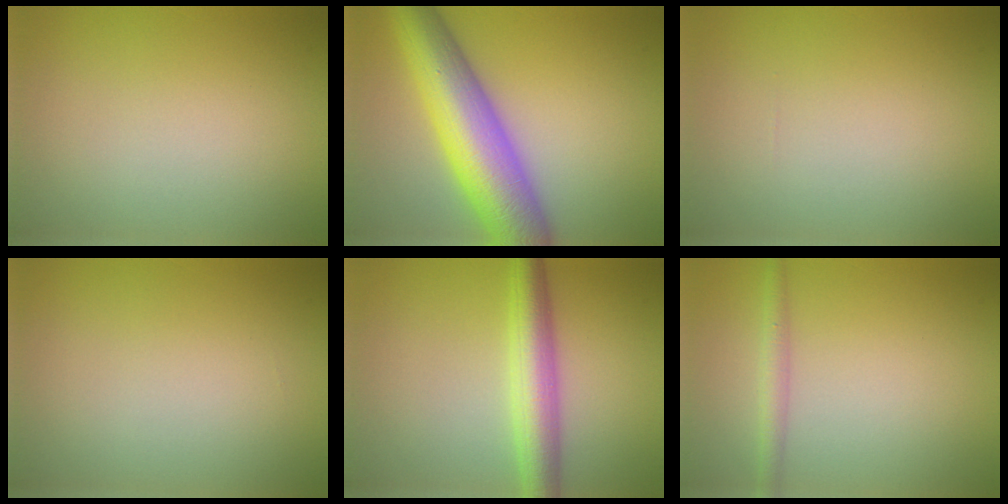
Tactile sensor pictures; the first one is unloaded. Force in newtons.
{"total": 10.6, "press": 10.6, "slide": 0.4}
{"total": 0.0}
{"total": 0.0}
{"total": 4.6, "press": 4.6, "slide": 0.1}
{"total": 1.8, "press": 1.8, "slide": 0.1}